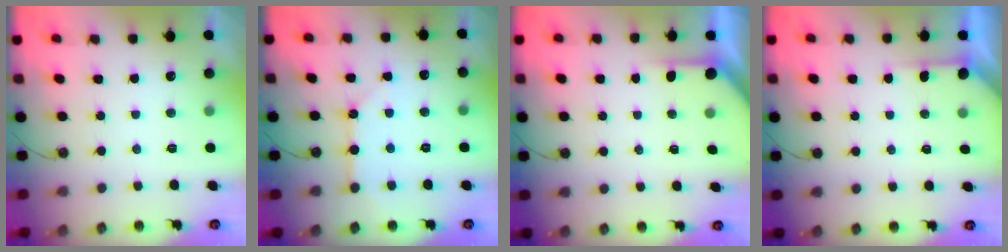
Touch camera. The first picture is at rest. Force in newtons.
{"total": 5.1, "press": 5.1, "slide": 0.5}
{"total": 2.5, "press": 2.5, "slide": 0.3}
{"total": 3.9, "press": 3.9, "slide": 0.4}